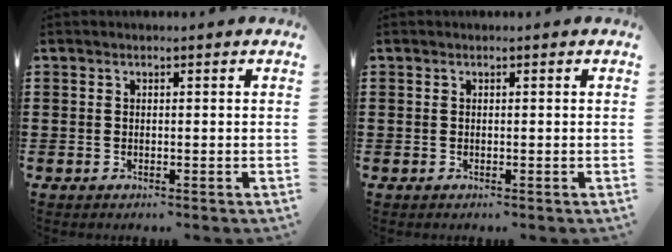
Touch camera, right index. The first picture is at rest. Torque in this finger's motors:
{"motor_torque": [0.00, 0.00, 0.01, 0.00]}